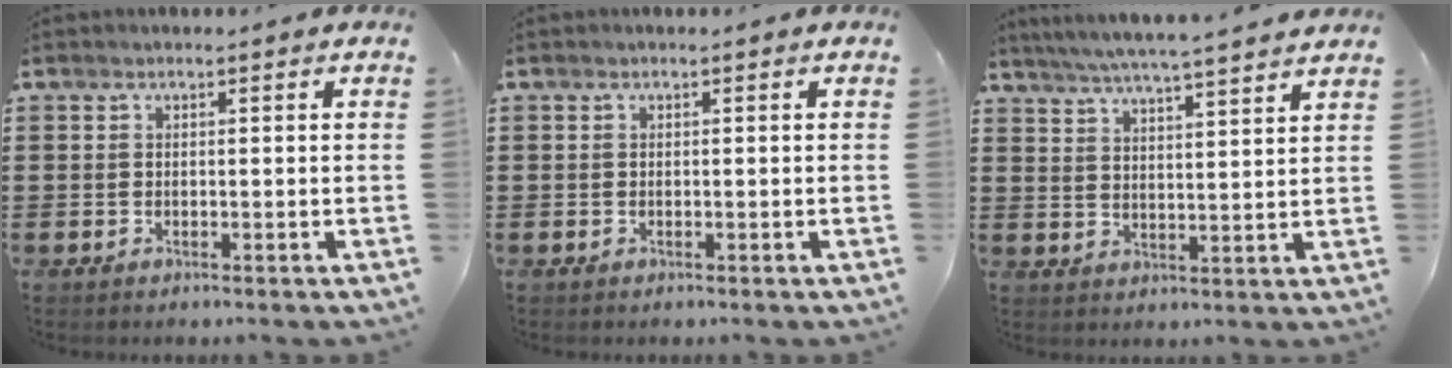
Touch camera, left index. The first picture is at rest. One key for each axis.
{"total": 0.0}
{"total": 5.1, "fx": 4.8, "fy": -0.7, "fz": 1.7, "tx": -0.049, "ty": -0.026, "tz": 0.083}